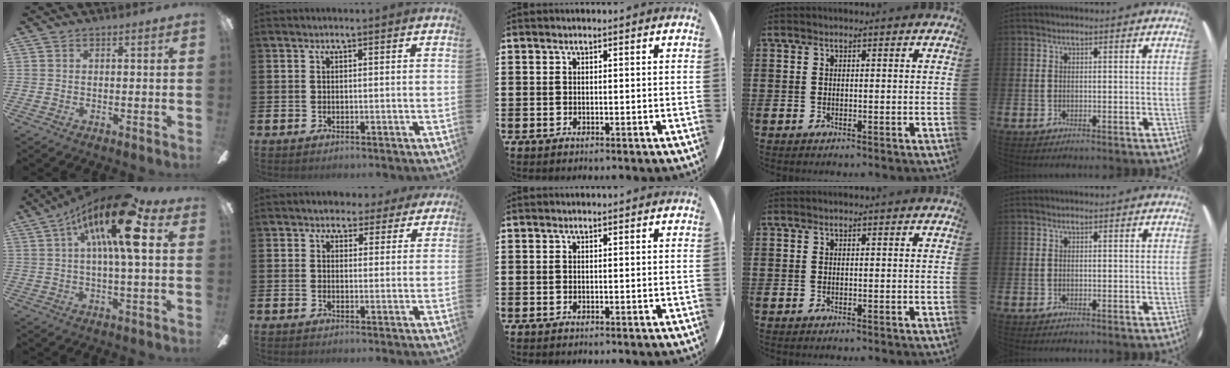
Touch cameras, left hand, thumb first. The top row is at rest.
{"thumb": {"total": 18.7, "force": [7.1, 5.5, 16.4], "torque": [-0.274, -0.017, 0.104]}, "index": {"total": 3.4, "force": [2.7, 2.1, 0.2], "torque": [-0.004, -0.012, 0.043]}}